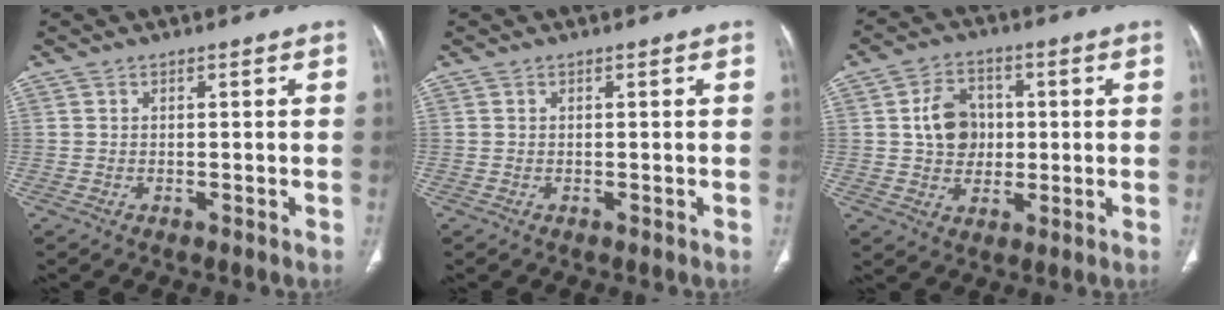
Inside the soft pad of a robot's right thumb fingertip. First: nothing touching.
{"total": 0.0}
{"total": 8.7, "force": [0.8, 7.1, 5.0], "torque": [-0.056, 0.005, 0.010]}